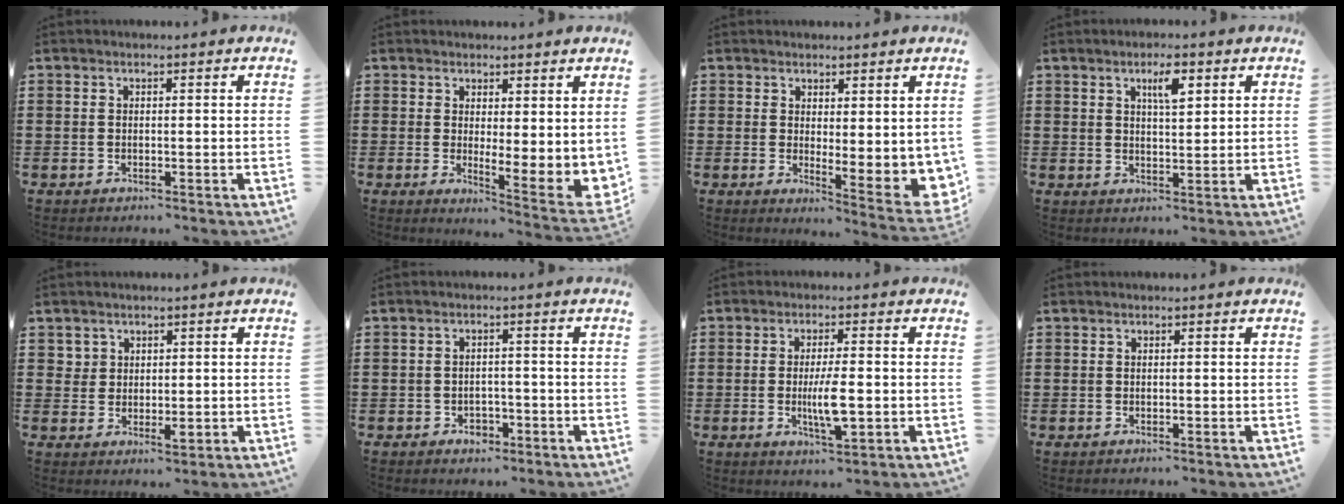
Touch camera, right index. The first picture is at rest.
{"total": 2.0, "force": [1.2, 0.3, 1.5], "torque": [-0.034, -0.024, 0.018]}
{"total": 2.3, "force": [2.0, 0.6, 0.9], "torque": [-0.024, -0.021, 0.033]}
{"total": 3.8, "force": [2.0, 1.1, 3.0], "torque": [-0.049, 0.001, 0.029]}
{"total": 2.4, "force": [1.2, 1.9, 0.9], "torque": [-0.024, 0.007, 0.023]}
{"total": 2.0, "force": [-1.4, 1.3, 0.7], "torque": [-0.018, -0.001, -0.029]}
{"total": 5.8, "force": [-1.0, 1.3, 5.5], "torque": [-0.115, -0.011, -0.022]}
{"total": 0.0}